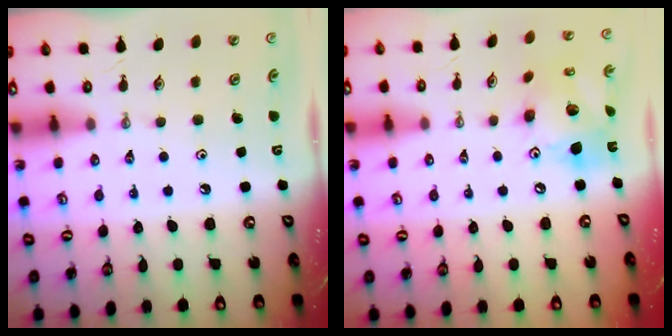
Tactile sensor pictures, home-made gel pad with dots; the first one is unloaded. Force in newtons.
{"total": 15.3, "press": 15.3, "slide": 1.5}